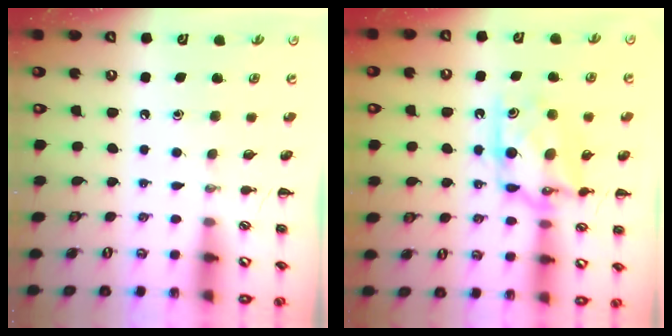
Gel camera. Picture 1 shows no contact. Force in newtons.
{"total": 12.5, "press": 12.5, "slide": 0.4}